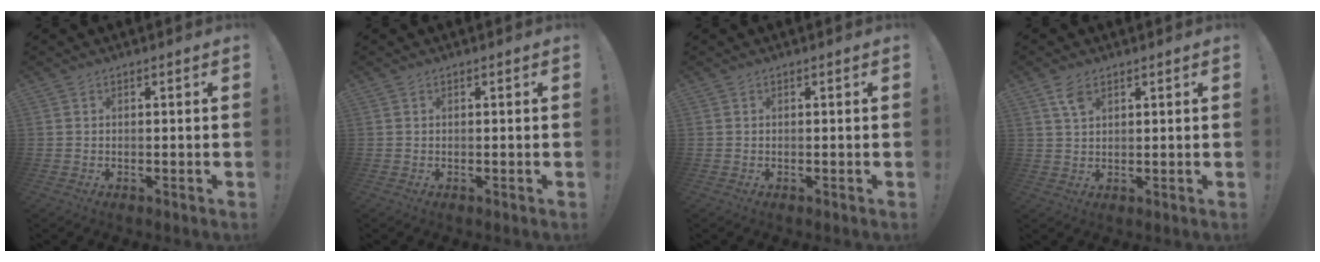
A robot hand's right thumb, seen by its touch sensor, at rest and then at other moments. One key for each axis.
{"total": 0.0}
{"total": 0.0}
{"total": 4.1, "fx": 2.3, "fy": 2.1, "fz": 2.7, "tx": -0.050, "ty": -0.005, "tz": 0.042}